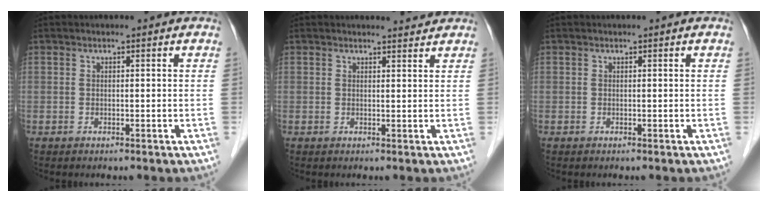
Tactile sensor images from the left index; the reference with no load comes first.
{"total": 2.0, "force": [2.0, 0.1, -0.1], "torque": [-0.007, -0.004, 0.024]}
{"total": 0.0}